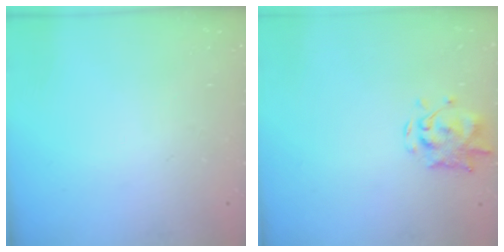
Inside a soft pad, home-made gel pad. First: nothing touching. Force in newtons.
{"total": 1.8, "press": 1.8, "slide": 0.4}